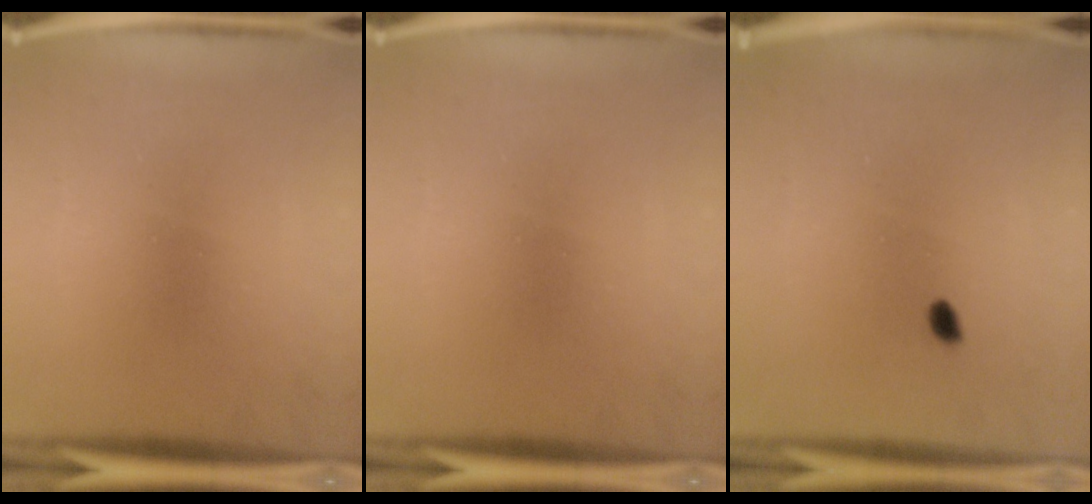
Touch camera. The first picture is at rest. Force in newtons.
{"total": 0.0}
{"total": 1.3}